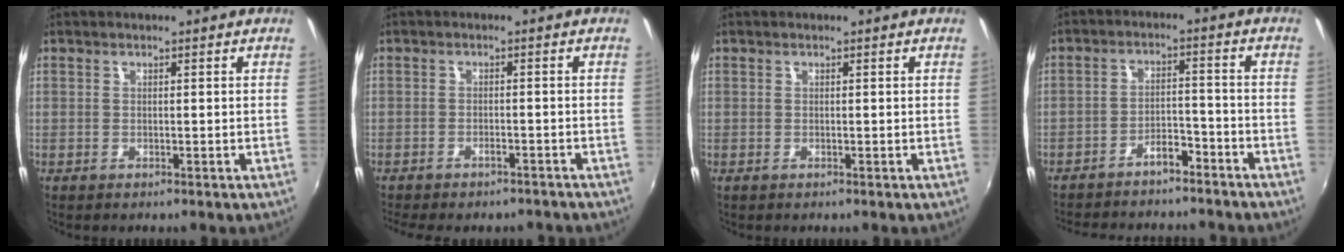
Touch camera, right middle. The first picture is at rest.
{"total": 7.6, "force": [-6.6, 2.3, 2.9], "torque": [-0.071, -0.014, -0.089]}
{"total": 0.0}
{"total": 11.7, "force": [-10.1, 3.7, 4.4], "torque": [-0.102, 0.021, -0.141]}